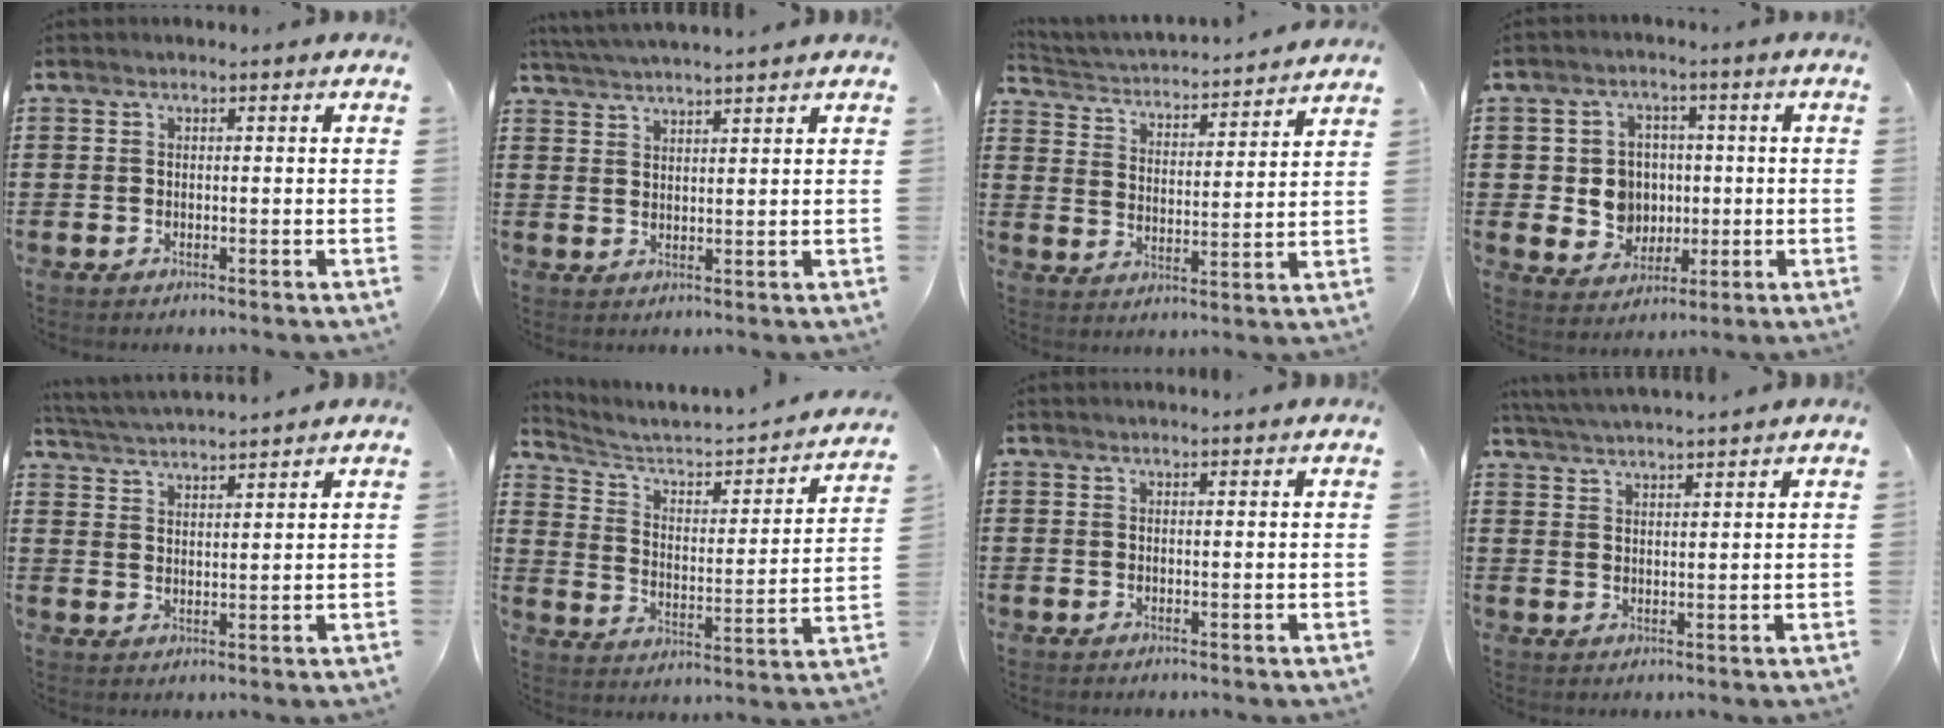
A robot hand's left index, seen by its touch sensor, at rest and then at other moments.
{"total": 3.1, "force": [3.0, -0.7, 0.5], "torque": [-0.018, -0.009, 0.055]}
{"total": 3.0, "force": [3.0, -0.1, 0.0], "torque": [-0.023, -0.034, 0.042]}
{"total": 6.6, "force": [0.3, 6.1, 2.4], "torque": [-0.055, 0.012, 0.005]}
{"total": 3.1, "force": [3.1, -0.4, -0.1], "torque": [-0.012, -0.018, 0.054]}
{"total": 3.0, "force": [2.1, 1.4, 1.6], "torque": [-0.052, -0.023, 0.021]}
{"total": 0.7, "force": [0.6, -0.1, 0.2], "torque": [-0.005, -0.002, 0.012]}
{"total": 3.3, "force": [3.2, -0.7, 0.4], "torque": [-0.018, -0.011, 0.058]}